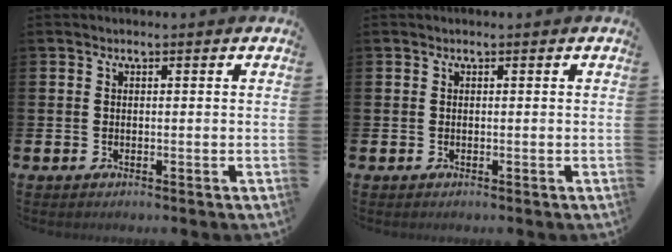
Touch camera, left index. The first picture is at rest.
{"total": 0.0}